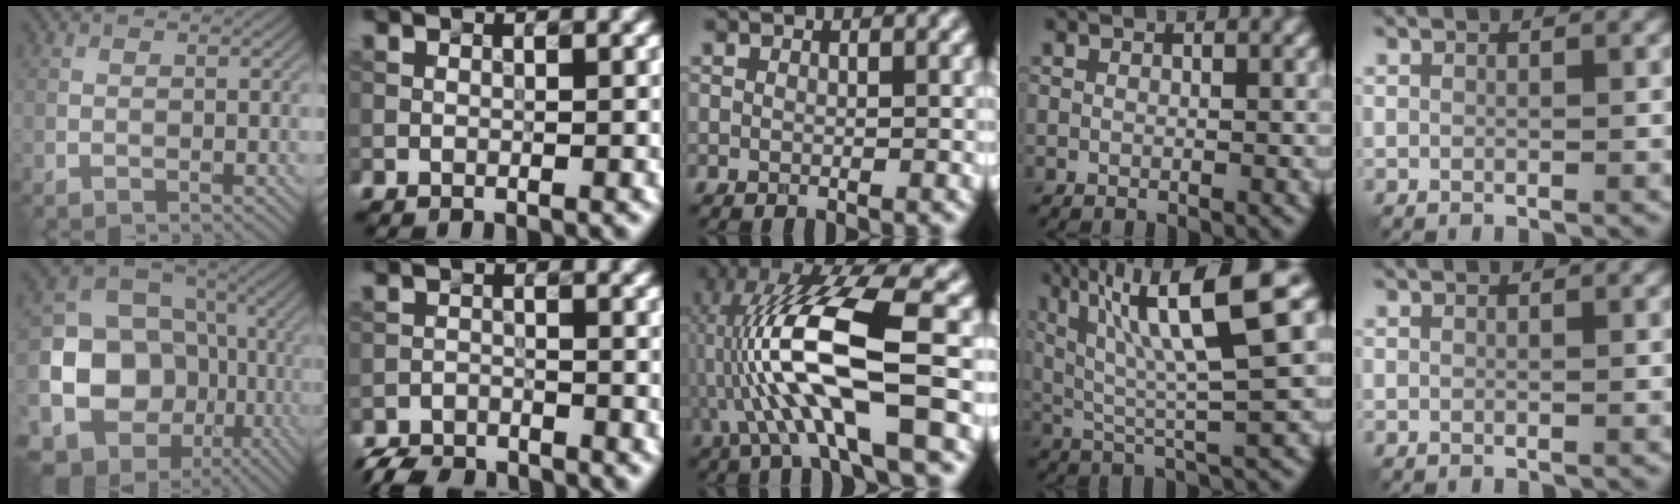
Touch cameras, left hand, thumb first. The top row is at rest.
{"thumb": {"total": 14.8, "force": [-4.0, 12.1, 7.6], "torque": [-0.165, -0.032, -0.071]}, "index": {"total": 4.2, "force": [-4.0, 0.8, 0.6], "torque": [-0.011, -0.011, -0.081]}, "middle": {"total": 12.6, "force": [-1.1, 3.0, 12.1], "torque": [-0.239, 0.016, -0.020]}, "ring": {"total": 10.9, "force": [4.3, 1.9, 9.8], "torque": [-0.152, 0.012, 0.075]}}